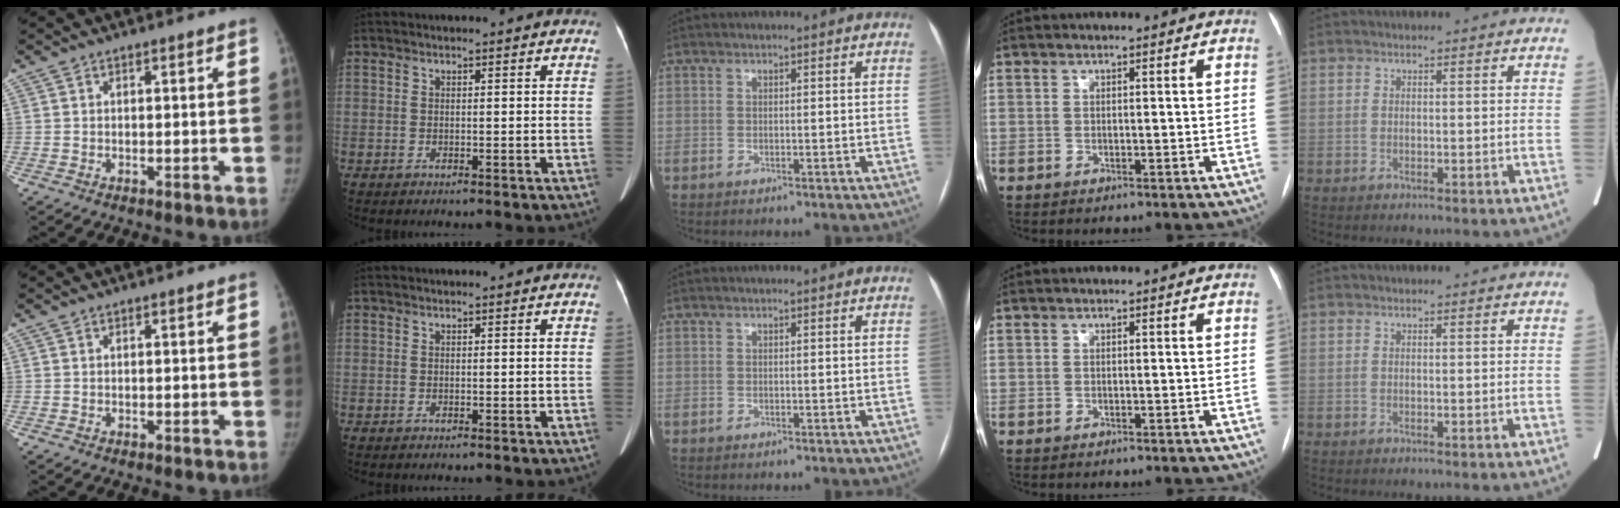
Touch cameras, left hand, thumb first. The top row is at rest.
{}